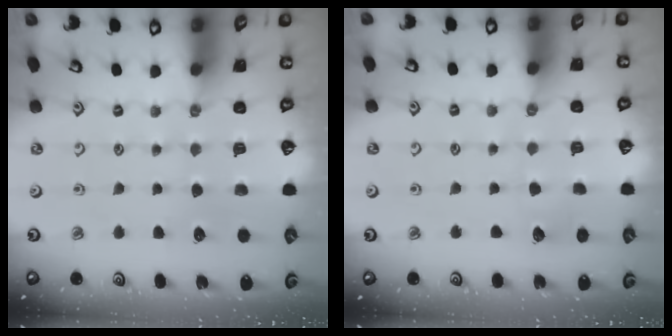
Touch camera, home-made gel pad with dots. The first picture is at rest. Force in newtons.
{"total": 3.4, "press": 3.4, "slide": 0.4}